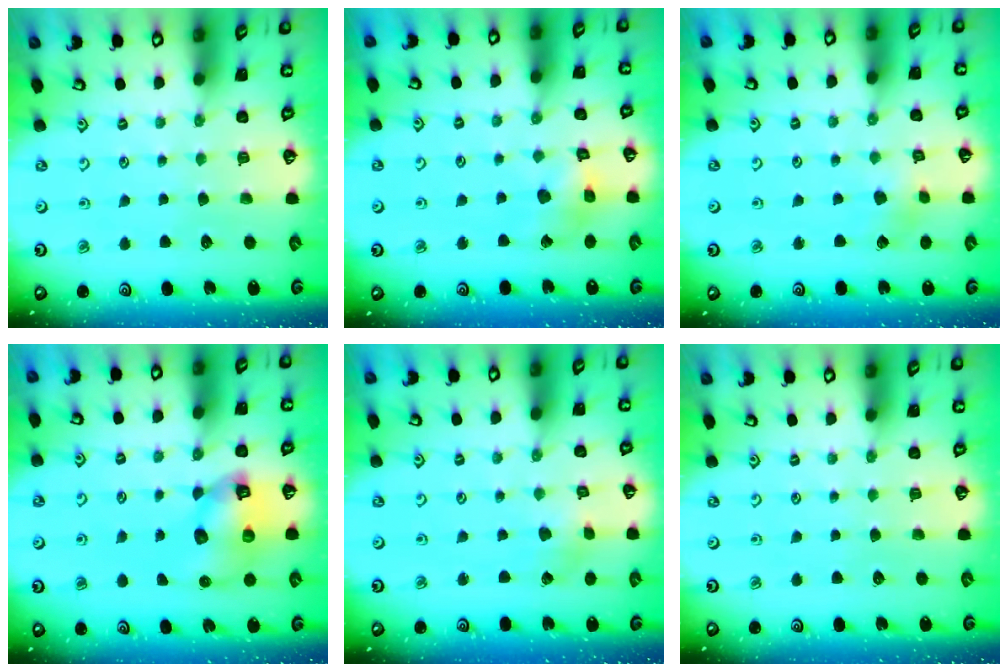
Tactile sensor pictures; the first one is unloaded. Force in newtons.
{"total": 7.6, "press": 7.5, "slide": 0.7}
{"total": 2.7, "press": 2.6, "slide": 0.7}
{"total": 10.0, "press": 9.8, "slide": 1.6}
{"total": 1.4, "press": 1.3, "slide": 0.3}
{"total": 0.0}